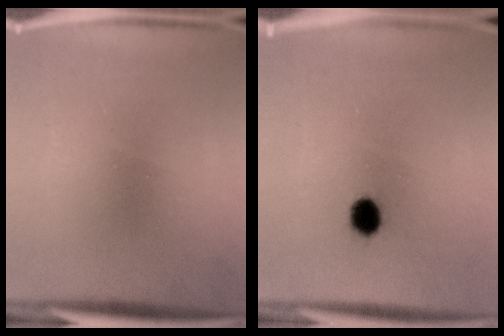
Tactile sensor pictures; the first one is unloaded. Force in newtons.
{"total": 3.4}